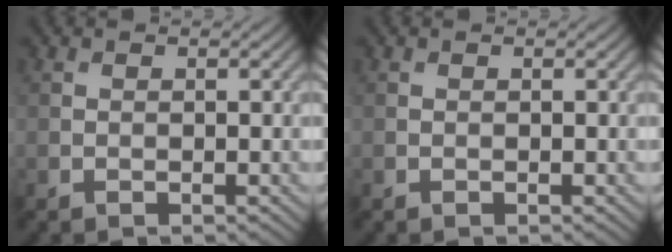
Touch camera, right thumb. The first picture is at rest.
{"total": 0.0}